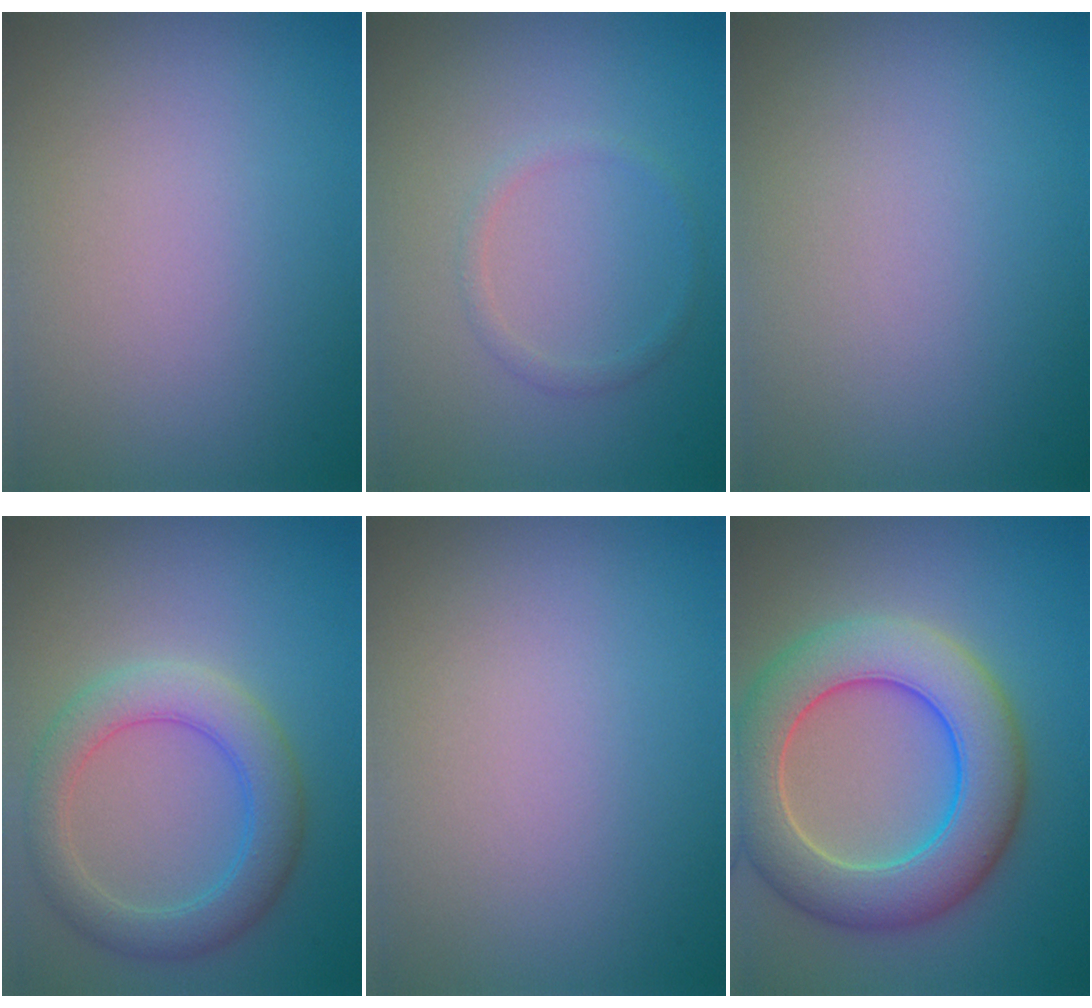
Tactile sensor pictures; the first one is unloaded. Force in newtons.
{"total": 1.0, "press": 1.0, "slide": 0.1}
{"total": 0.0}
{"total": 4.5, "press": 4.5, "slide": 0.2}
{"total": 0.0}
{"total": 8.8, "press": 8.7, "slide": 0.7}